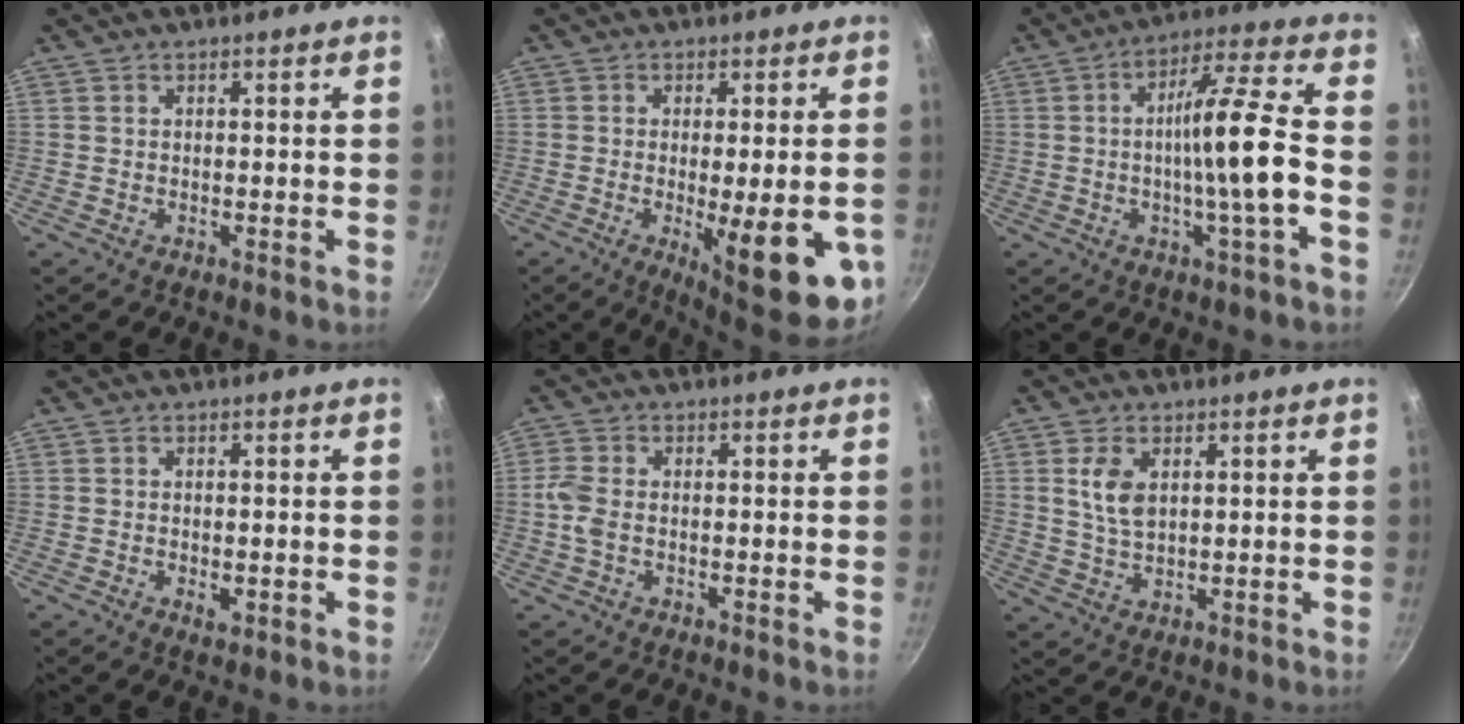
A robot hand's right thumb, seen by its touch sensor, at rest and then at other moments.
{"total": 16.7, "force": [-4.4, 4.5, 15.5], "torque": [-0.180, -0.009, -0.047]}
{"total": 12.8, "force": [-2.2, 0.6, 12.6], "torque": [-0.202, 0.030, -0.039]}
{"total": 2.4, "force": [-0.7, 1.2, 1.9], "torque": [-0.032, -0.003, -0.008]}
{"total": 3.8, "force": [-0.6, 2.3, 2.9], "torque": [-0.072, 0.006, -0.020]}
{"total": 6.0, "force": [1.7, 3.6, 4.5], "torque": [-0.084, -0.007, 0.035]}